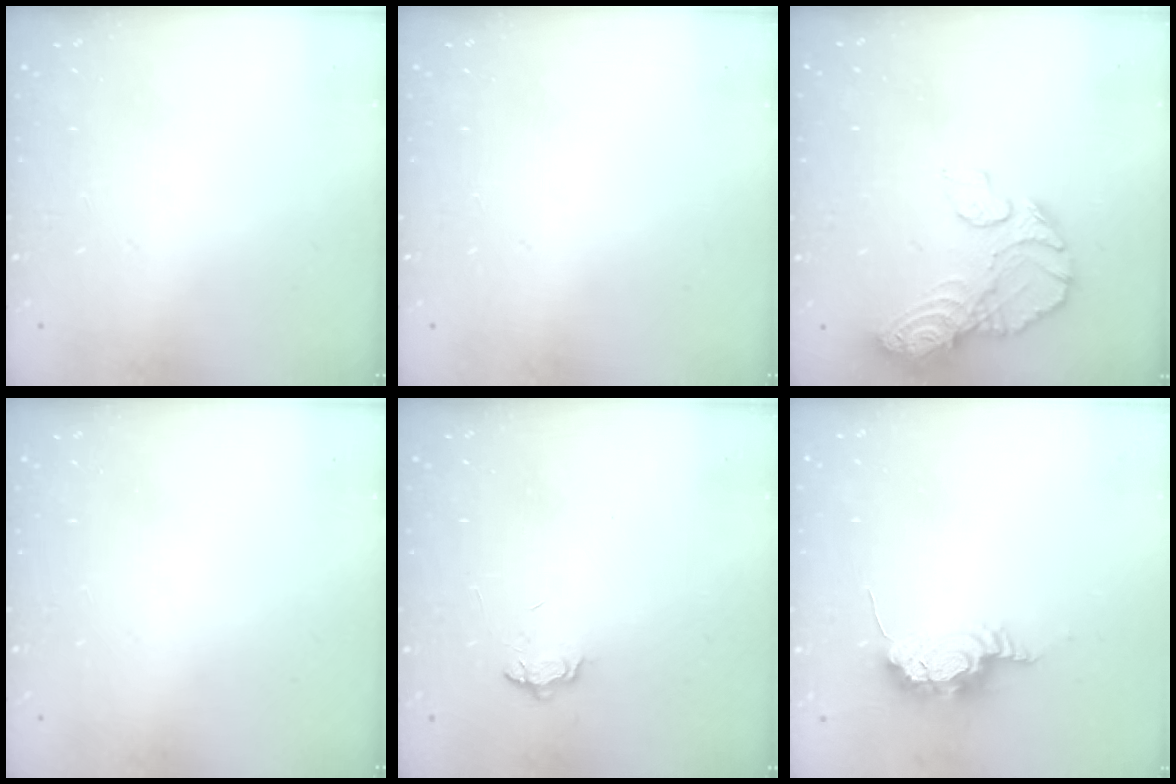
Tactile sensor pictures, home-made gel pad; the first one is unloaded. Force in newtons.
{"total": 0.0}
{"total": 11.9, "press": 11.8, "slide": 1.0}
{"total": 0.0}
{"total": 3.5, "press": 3.5, "slide": 0.4}
{"total": 9.6, "press": 9.0, "slide": 3.6}